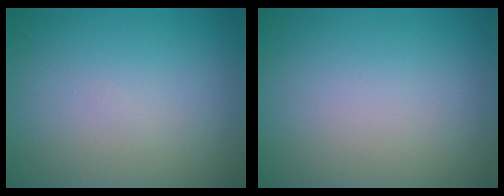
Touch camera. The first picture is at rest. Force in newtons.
{"total": 0.0}